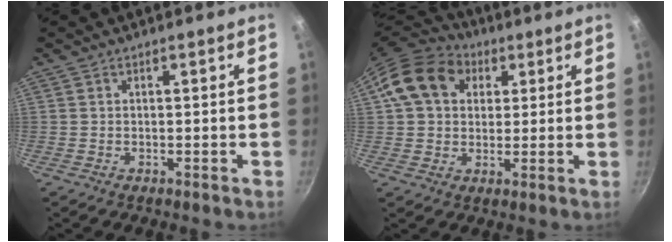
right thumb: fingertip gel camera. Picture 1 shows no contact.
{"total": 14.4, "force": [4.5, 11.2, 7.8], "torque": [-0.122, 0.017, 0.064]}